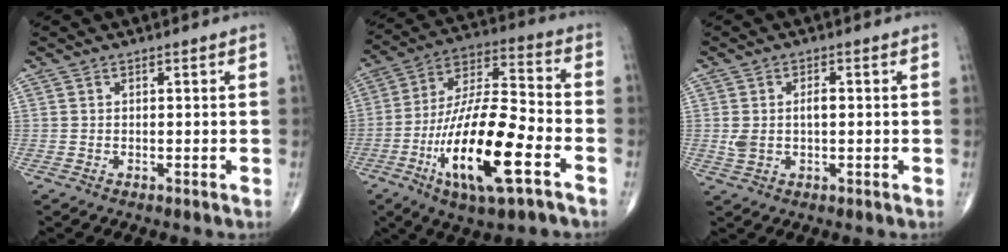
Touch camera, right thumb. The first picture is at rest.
{"total": 21.4, "force": [-8.3, 6.4, 18.7], "torque": [-0.363, 0.038, -0.142]}
{"total": 4.5, "force": [0.1, 2.5, 3.7], "torque": [-0.081, 0.010, 0.005]}